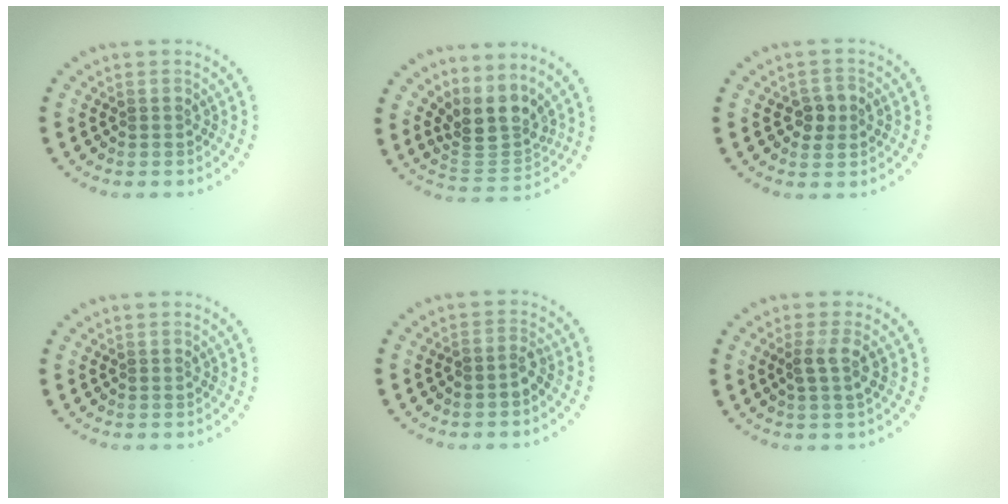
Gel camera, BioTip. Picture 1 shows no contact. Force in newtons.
{"total": 3.9, "press": 2.8, "slide": 2.6}
{"total": 2.0, "press": 2.0, "slide": 0.2}
{"total": 0.0}
{"total": 1.4, "press": 1.1, "slide": 0.8}
{"total": 1.8, "press": 1.5, "slide": 1.0}